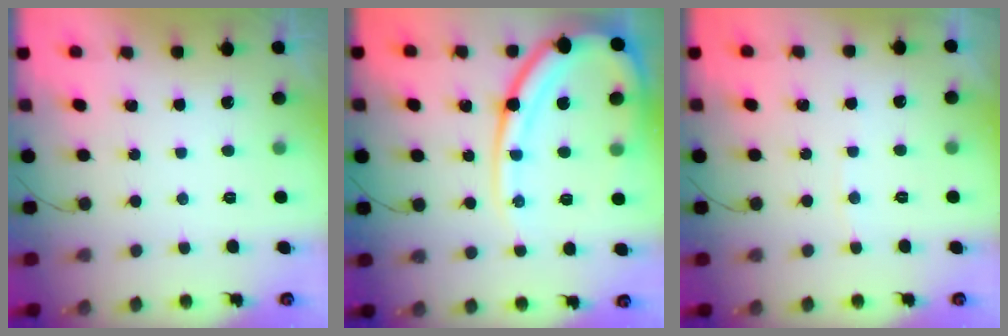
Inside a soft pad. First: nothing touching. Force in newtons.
{"total": 18.1, "press": 18.0, "slide": 2.0}
{"total": 2.5, "press": 2.5, "slide": 0.3}